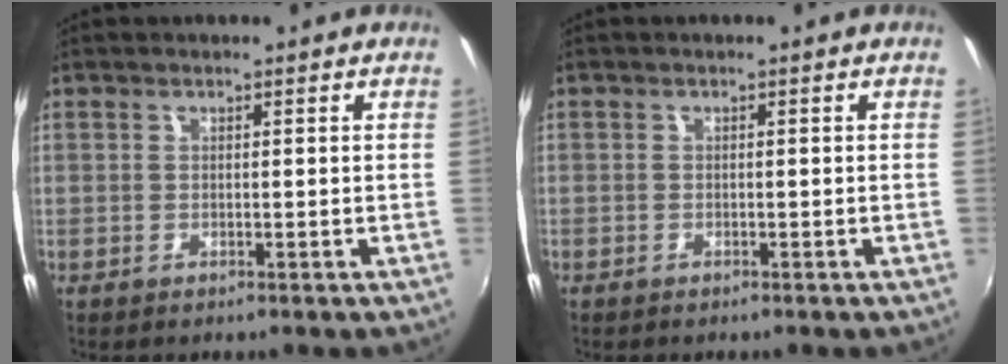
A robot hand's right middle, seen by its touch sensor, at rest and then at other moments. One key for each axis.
{"total": 0.7, "fx": -0.6, "fy": 0.4, "fz": 0.0, "tx": -0.003, "ty": 0.001, "tz": -0.009}